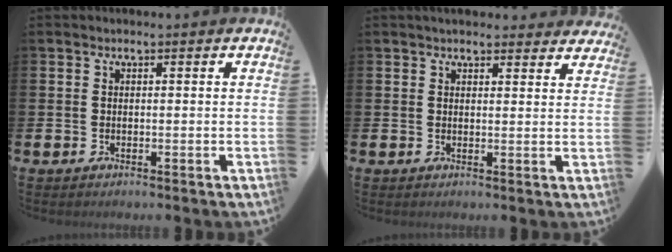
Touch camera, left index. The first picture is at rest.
{"total": 2.8, "force": [2.7, 0.5, 0.2], "torque": [0.004, -0.015, 0.047]}